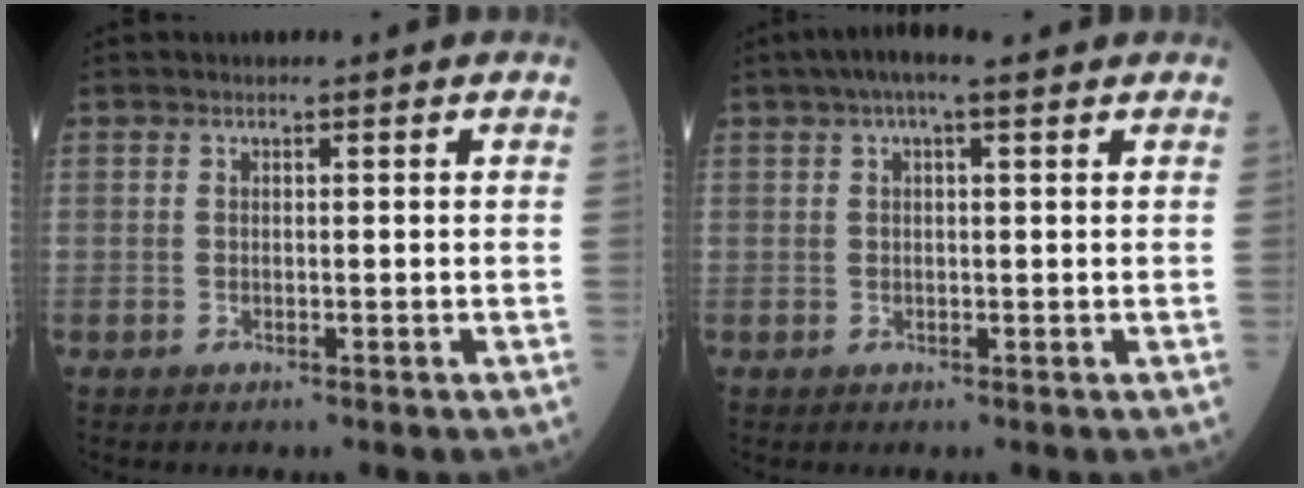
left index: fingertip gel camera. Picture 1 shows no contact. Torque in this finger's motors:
{"motor_torque": [0.52, -0.50, 0.23, 0.04]}